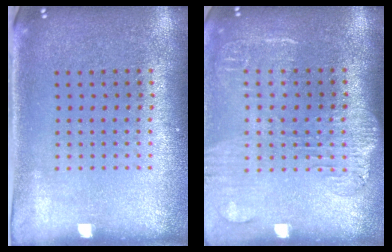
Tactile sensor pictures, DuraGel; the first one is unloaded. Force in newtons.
{"total": 1.7, "press": 1.5, "slide": 0.8}